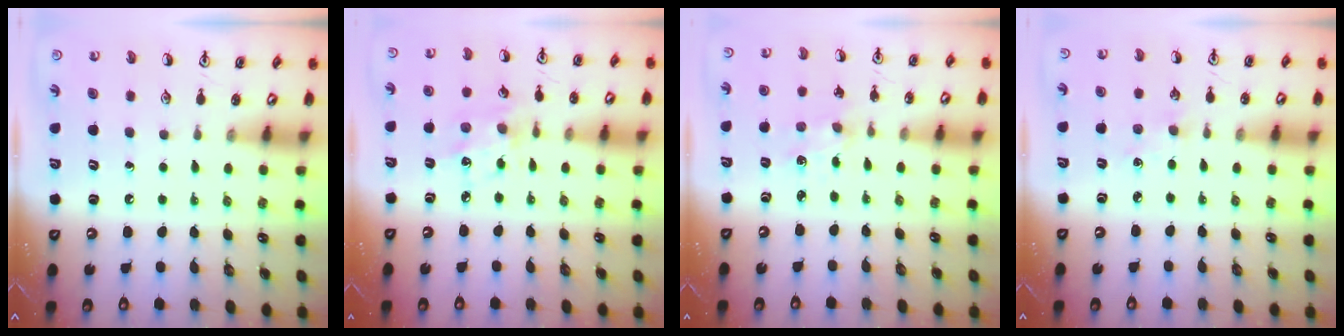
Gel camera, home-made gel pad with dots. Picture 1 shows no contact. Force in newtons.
{"total": 6.3, "press": 6.1, "slide": 1.6}
{"total": 1.8, "press": 1.8, "slide": 0.3}
{"total": 2.9, "press": 2.9, "slide": 0.4}